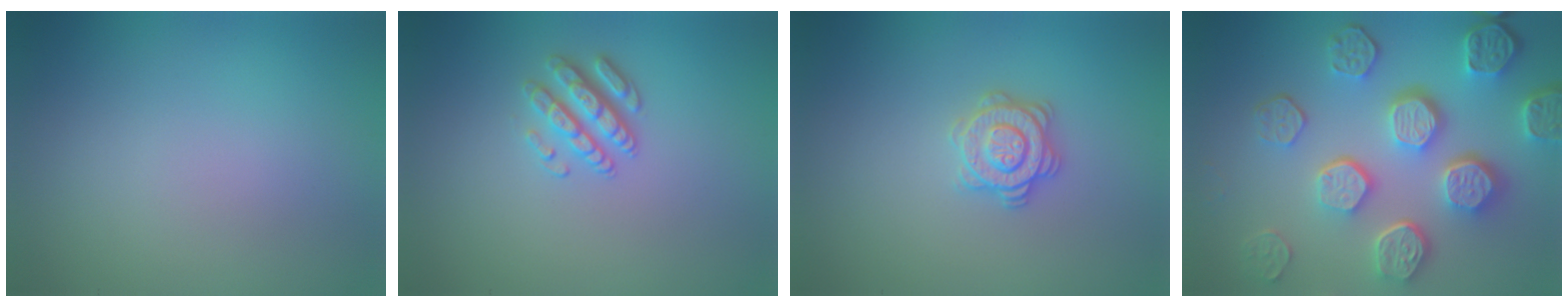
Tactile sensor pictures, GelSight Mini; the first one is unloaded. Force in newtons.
{"total": 2.6, "press": 2.6, "slide": 0.6}
{"total": 2.8, "press": 2.8, "slide": 0.2}
{"total": 8.5, "press": 6.2, "slide": 5.7}